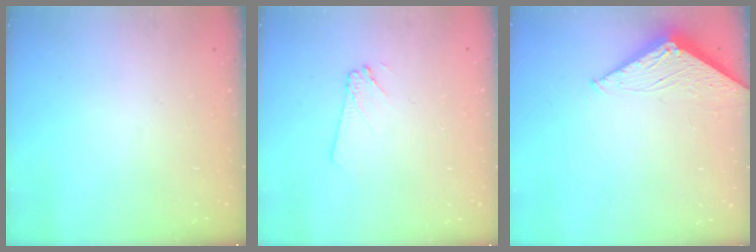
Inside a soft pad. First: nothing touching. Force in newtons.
{"total": 3.0, "press": 3.0, "slide": 0.4}
{"total": 3.0, "press": 2.9, "slide": 0.3}